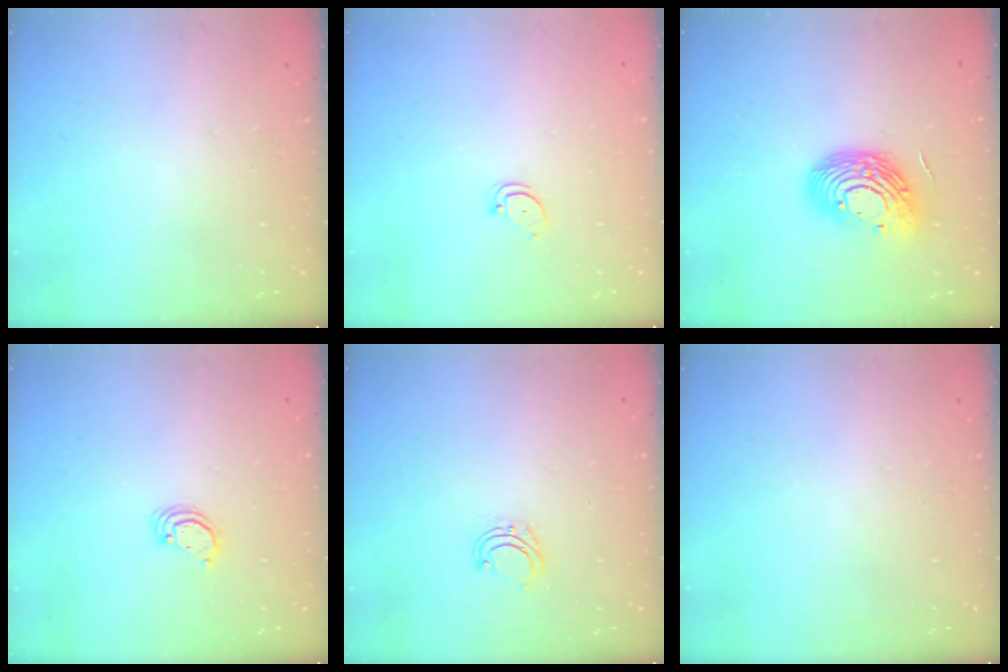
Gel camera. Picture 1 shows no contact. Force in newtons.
{"total": 2.3, "press": 2.3, "slide": 0.2}
{"total": 14.0, "press": 13.9, "slide": 1.1}
{"total": 2.8, "press": 2.8, "slide": 0.2}
{"total": 4.6, "press": 4.5, "slide": 0.5}
{"total": 0.0}